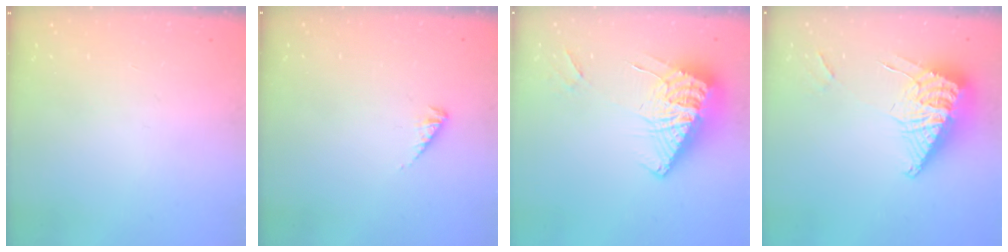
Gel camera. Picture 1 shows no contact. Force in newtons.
{"total": 2.3, "press": 2.3, "slide": 0.5}
{"total": 15.0, "press": 14.8, "slide": 2.1}
{"total": 11.7, "press": 11.6, "slide": 1.5}